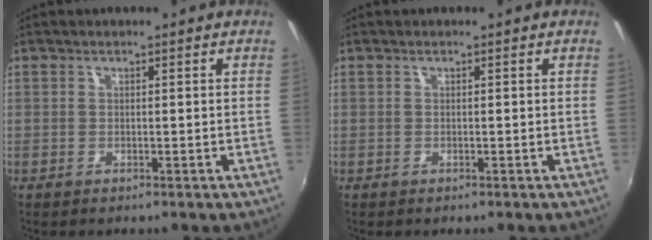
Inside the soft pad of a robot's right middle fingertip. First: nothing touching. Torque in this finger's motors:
{"motor_torque": [0.66, -0.46, 0.08, -0.02]}